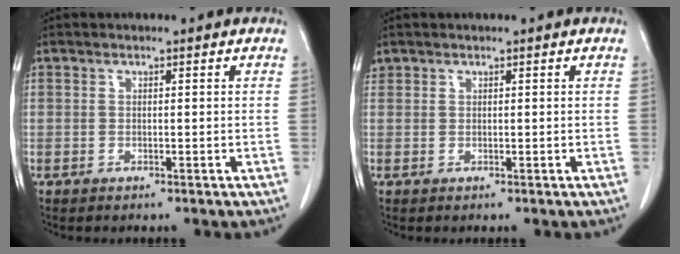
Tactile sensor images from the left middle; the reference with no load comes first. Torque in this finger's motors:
{"motor_torque": [0.01, -0.01, 0.00, 0.01]}